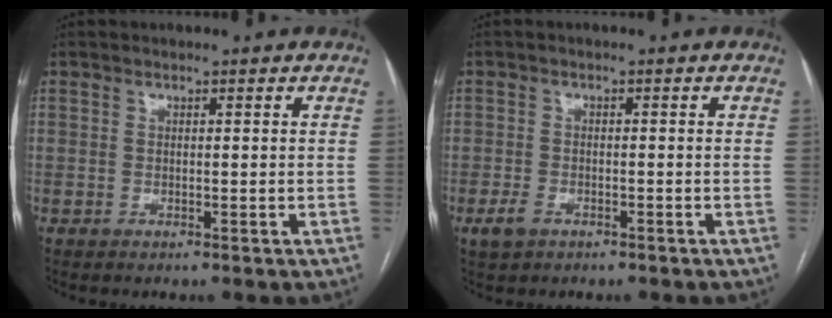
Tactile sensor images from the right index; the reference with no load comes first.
{"total": 2.7, "force": [-1.6, 1.4, 1.6], "torque": [-0.039, -0.002, -0.022]}